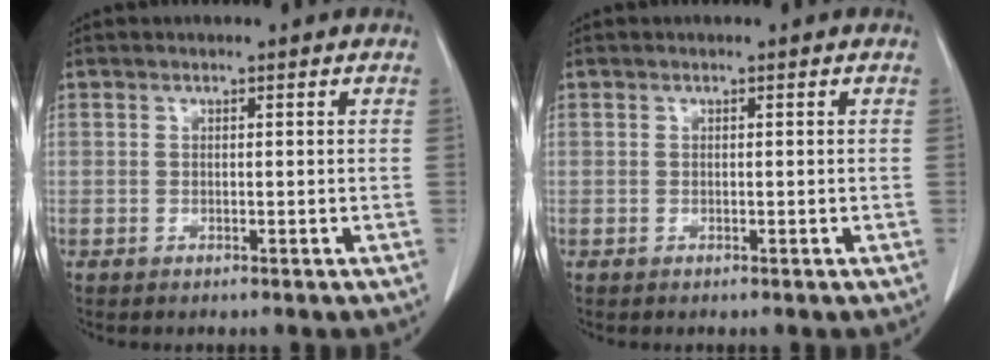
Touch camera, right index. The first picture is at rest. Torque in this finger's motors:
{"motor_torque": [-0.05, 0.03, 0.00, 0.01]}